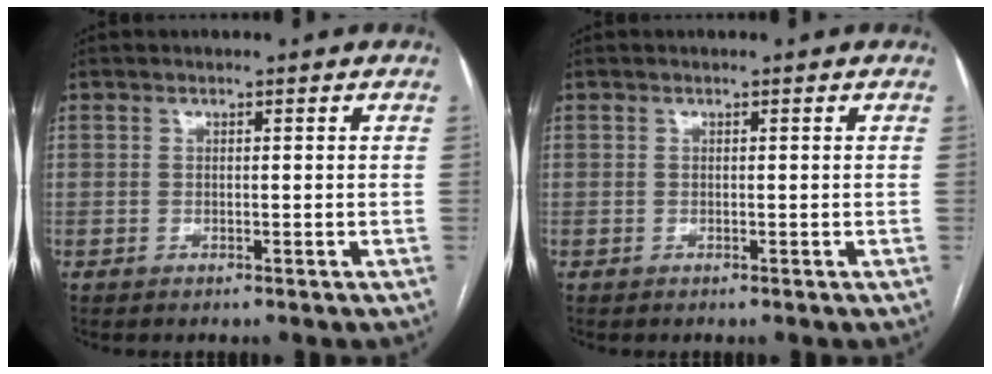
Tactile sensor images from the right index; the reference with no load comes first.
{"total": 0.0}